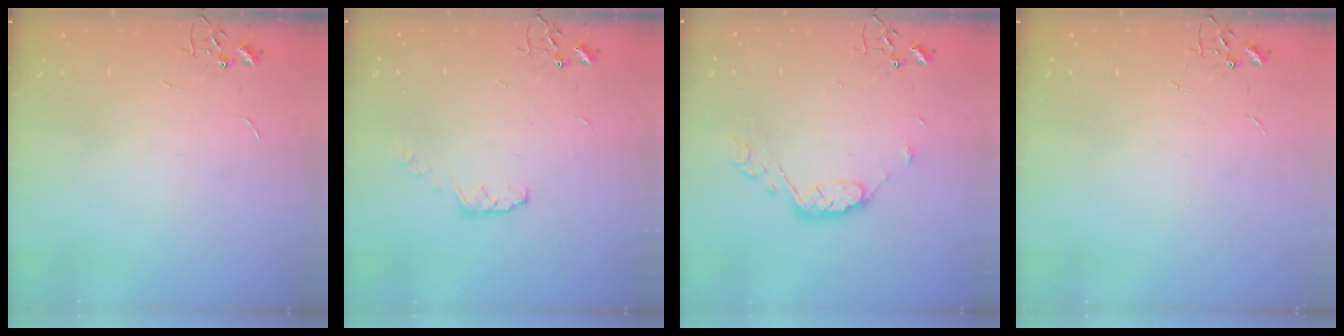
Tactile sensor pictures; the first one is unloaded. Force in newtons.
{"total": 5.2, "press": 5.2, "slide": 0.4}
{"total": 9.0, "press": 9.0, "slide": 0.5}
{"total": 0.0}